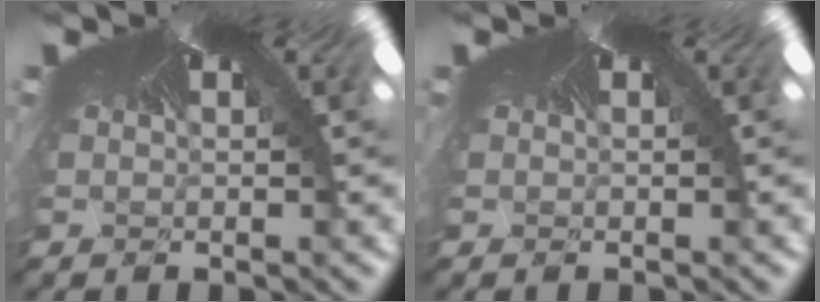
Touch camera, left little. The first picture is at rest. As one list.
[{"total": 0.0}]